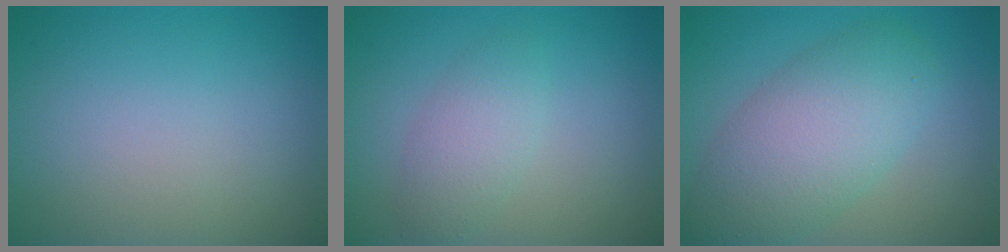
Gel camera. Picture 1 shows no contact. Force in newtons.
{"total": 2.6, "press": 2.6, "slide": 0.1}
{"total": 6.9, "press": 6.9, "slide": 0.2}